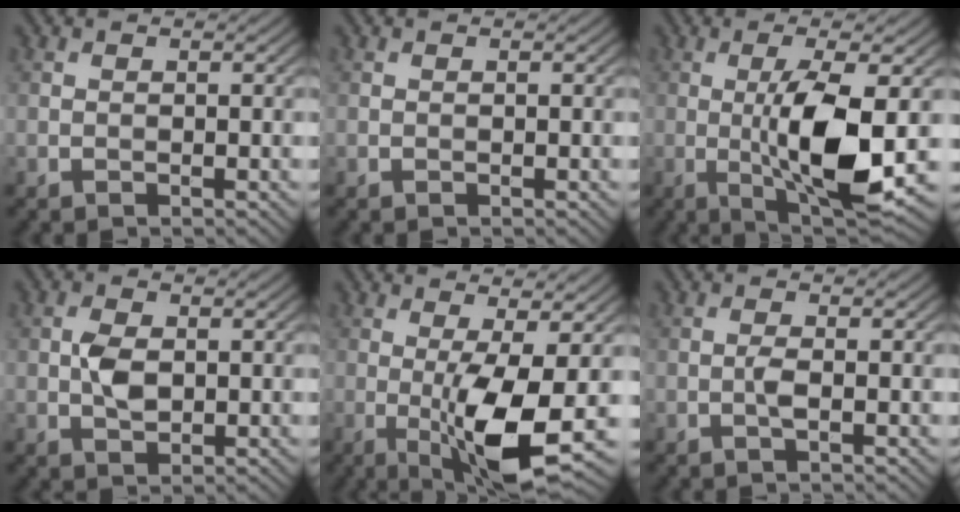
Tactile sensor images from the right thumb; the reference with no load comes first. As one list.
[{"total": 0.0}, {"total": 10.3, "force": [-0.8, 2.4, 9.9], "torque": [-0.173, -0.004, -0.011]}, {"total": 3.3, "force": [0.1, 2.0, 2.6], "torque": [-0.059, 0.000, 0.002]}, {"total": 8.9, "force": [-1.5, 1.8, 8.6], "torque": [-0.153, -0.004, -0.024]}, {"total": 1.5, "force": [-0.5, 0.2, 1.4], "torque": [-0.032, 0.003, -0.011]}]